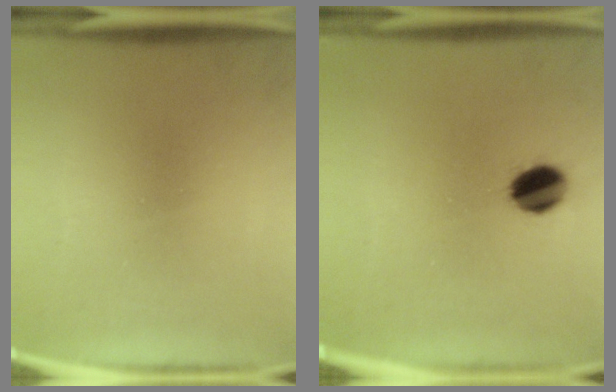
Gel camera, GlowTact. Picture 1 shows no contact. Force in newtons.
{"total": 8.1}